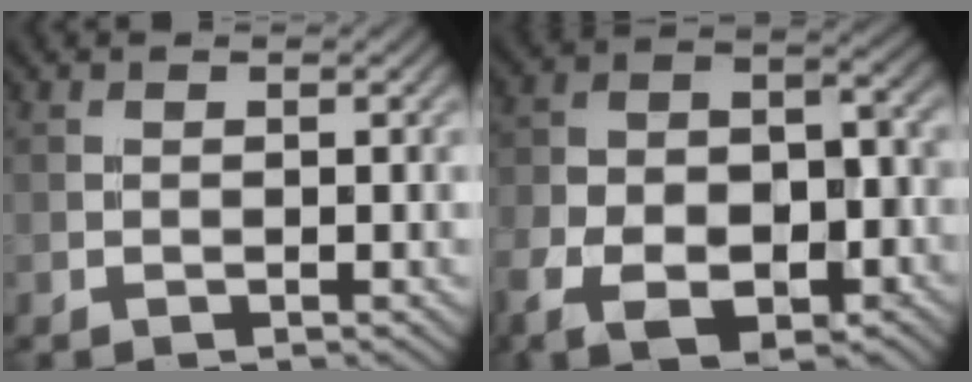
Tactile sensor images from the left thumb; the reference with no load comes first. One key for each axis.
{"total": 14.2, "fx": -7.0, "fy": 8.3, "fz": 9.1, "tx": -0.186, "ty": -0.038, "tz": -0.111}